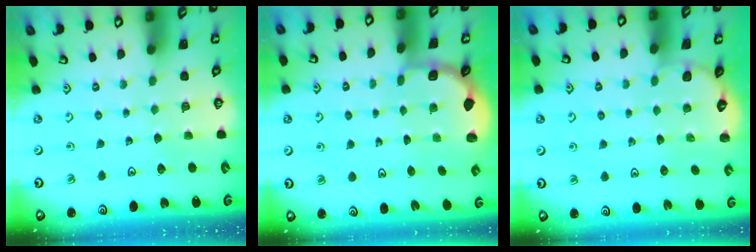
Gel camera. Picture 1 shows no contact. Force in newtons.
{"total": 2.0, "press": 1.8, "slide": 0.7}
{"total": 2.4, "press": 2.3, "slide": 0.7}